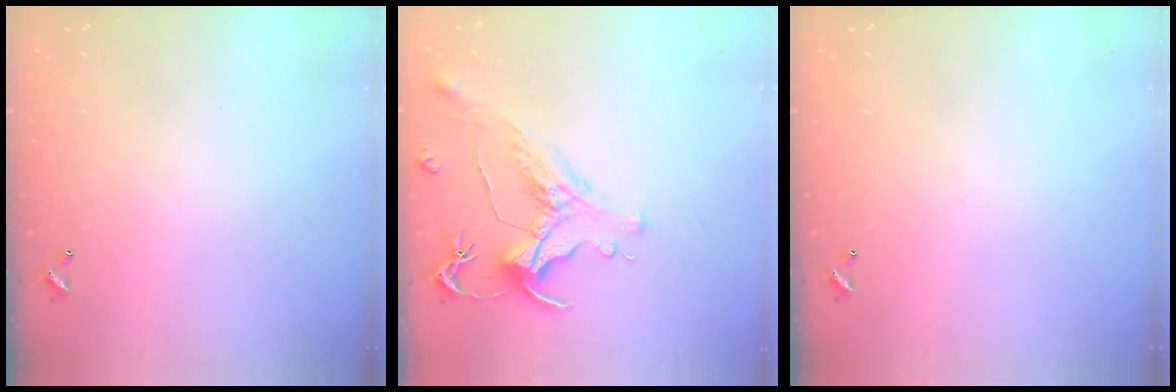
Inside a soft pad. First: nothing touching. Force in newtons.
{"total": 1.6, "press": 1.0, "slide": 1.3}
{"total": 0.0}